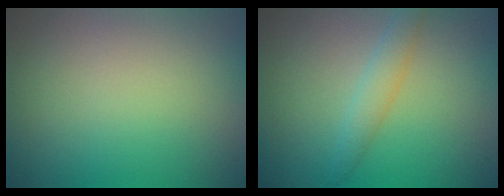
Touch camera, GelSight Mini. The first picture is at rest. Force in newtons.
{"total": 2.1, "press": 2.1, "slide": 0.1}